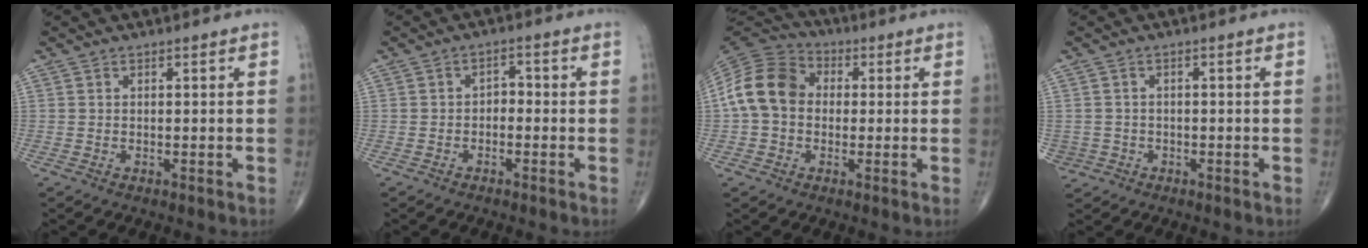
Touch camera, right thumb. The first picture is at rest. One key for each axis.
{"total": 2.4, "fx": -0.8, "fy": 1.6, "fz": 1.6, "tx": -0.010, "ty": 0.018, "tz": -0.021}
{"total": 12.2, "fx": 0.3, "fy": 9.7, "fz": 7.5, "tx": -0.134, "ty": 0.035, "tz": -0.007}
{"total": 2.9, "fx": -1.1, "fy": 2.7, "fz": 0.1, "tx": 0.011, "ty": 0.013, "tz": -0.018}